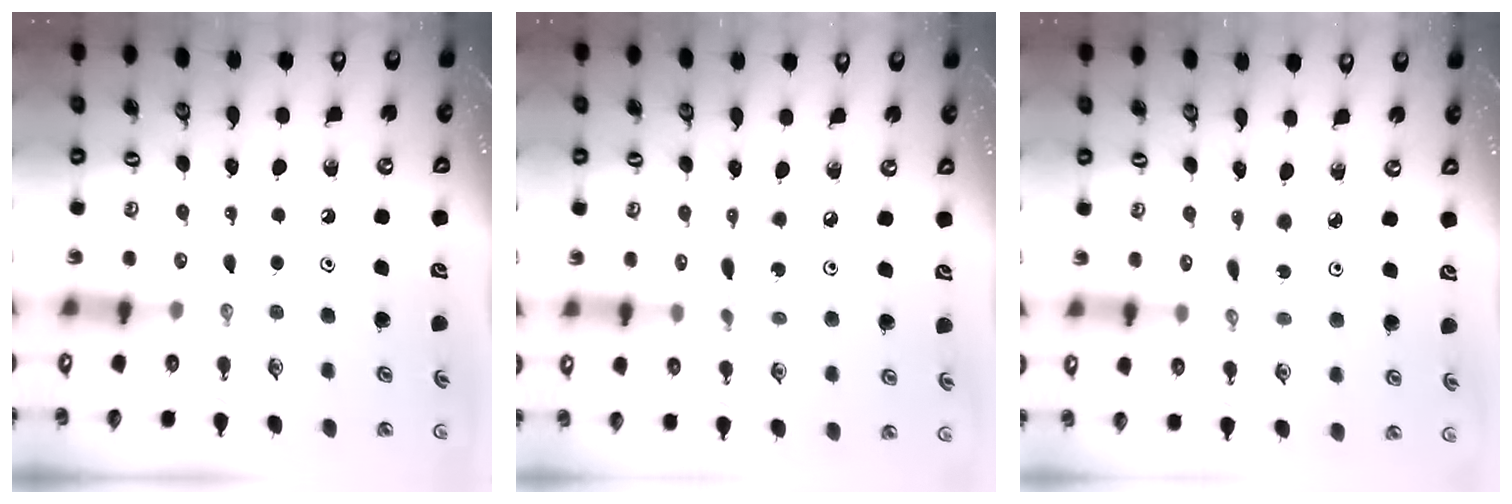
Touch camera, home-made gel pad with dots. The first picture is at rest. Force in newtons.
{"total": 6.2, "press": 6.2, "slide": 0.2}
{"total": 2.3, "press": 2.3, "slide": 0.1}